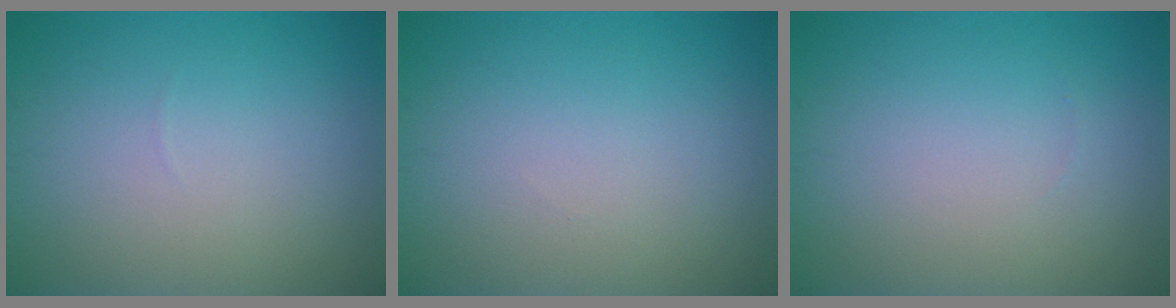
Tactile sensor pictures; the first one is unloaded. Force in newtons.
{"total": 0.0}
{"total": 0.0}